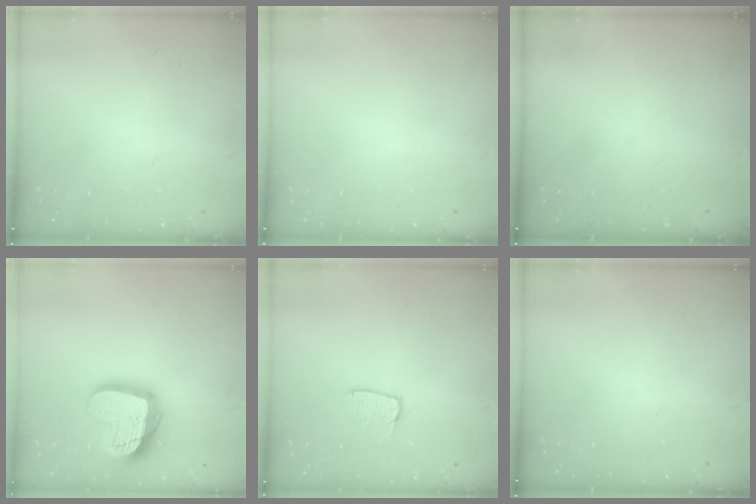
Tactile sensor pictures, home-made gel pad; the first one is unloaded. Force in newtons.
{"total": 0.0}
{"total": 0.0}
{"total": 19.1, "press": 19.0, "slide": 2.0}
{"total": 4.2, "press": 4.2, "slide": 0.4}
{"total": 0.0}